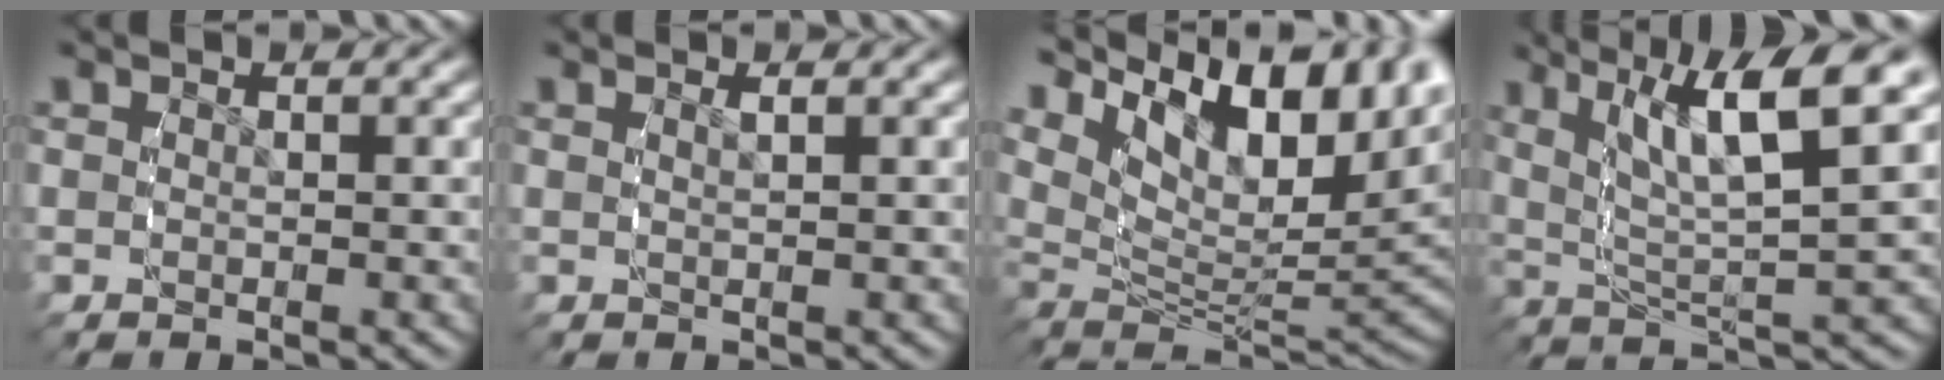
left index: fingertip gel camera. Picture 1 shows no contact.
{"total": 0.6, "force": [0.3, -0.4, 0.4], "torque": [-0.005, 0.003, 0.005]}
{"total": 15.8, "force": [5.7, 8.9, 11.8], "torque": [-0.167, 0.021, 0.075]}
{"total": 8.7, "force": [3.5, 3.4, 7.2], "torque": [-0.122, 0.008, 0.052]}